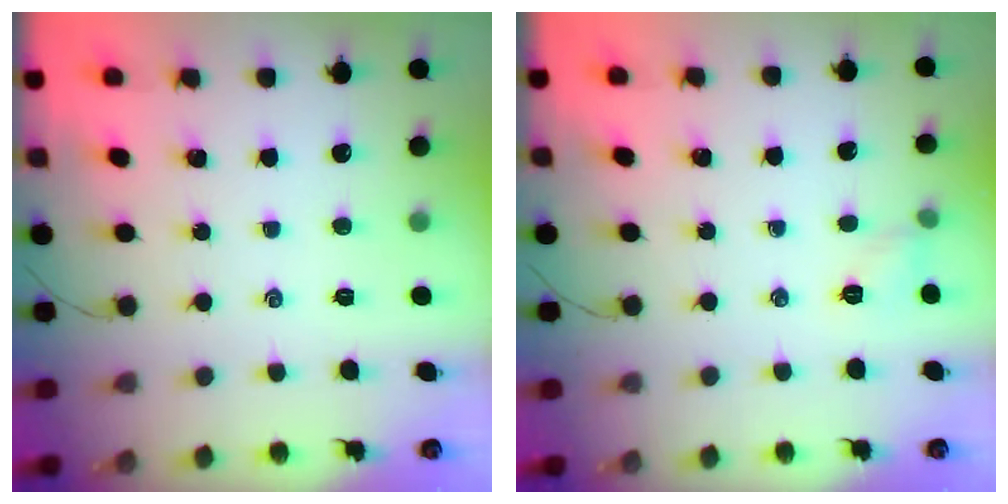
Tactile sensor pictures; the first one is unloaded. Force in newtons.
{"total": 4.9, "press": 4.7, "slide": 1.4}